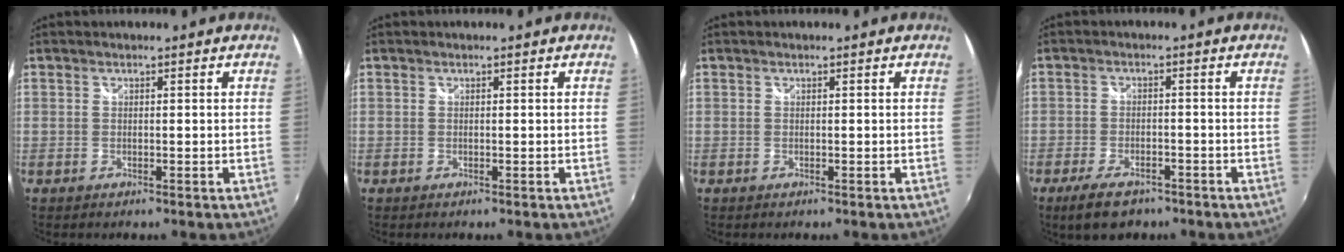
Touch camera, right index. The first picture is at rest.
{"total": 0.0}
{"total": 0.0}
{"total": 7.6, "force": [-5.6, 3.3, 4.0], "torque": [-0.100, -0.009, -0.094]}